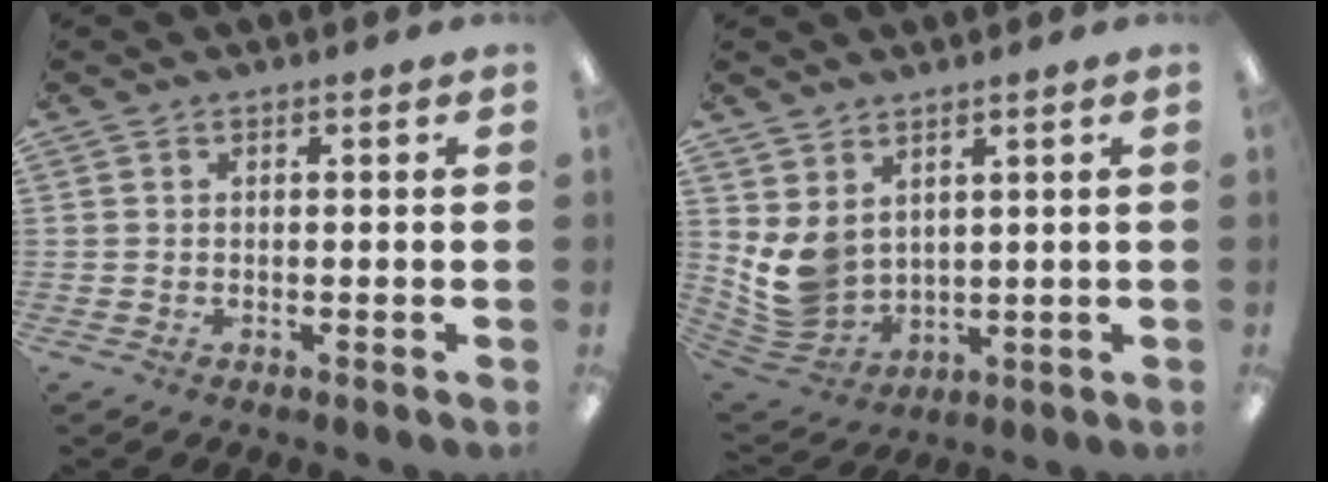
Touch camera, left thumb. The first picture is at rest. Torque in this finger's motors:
{"motor_torque": [1.46, 1.44, 1.04, -1.12, 0.09]}